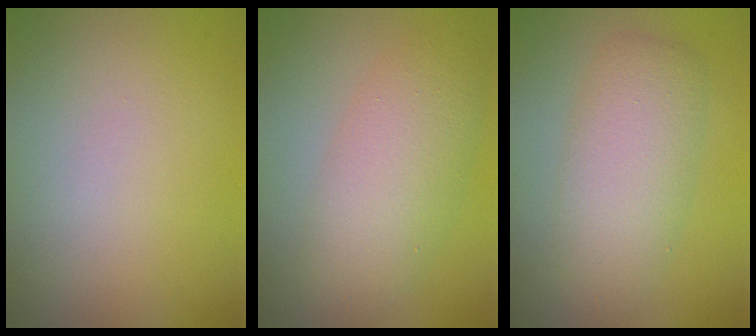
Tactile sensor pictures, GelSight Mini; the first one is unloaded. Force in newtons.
{"total": 5.6, "press": 5.6, "slide": 0.2}
{"total": 5.1, "press": 5.1, "slide": 0.3}